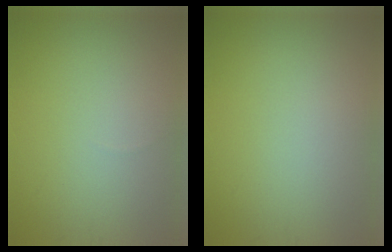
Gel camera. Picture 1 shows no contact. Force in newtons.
{"total": 0.0}